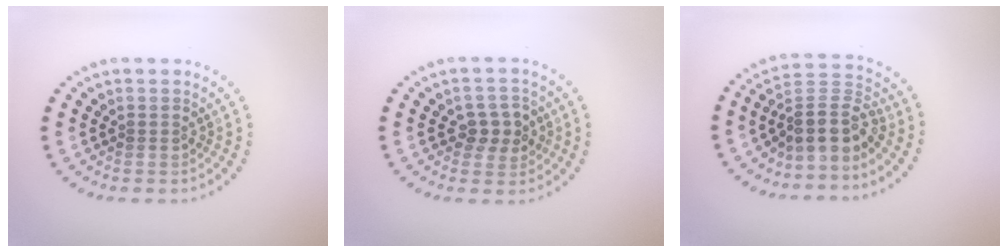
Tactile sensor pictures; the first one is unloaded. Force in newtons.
{"total": 2.6, "press": 2.5, "slide": 0.6}
{"total": 4.1, "press": 3.2, "slide": 2.5}